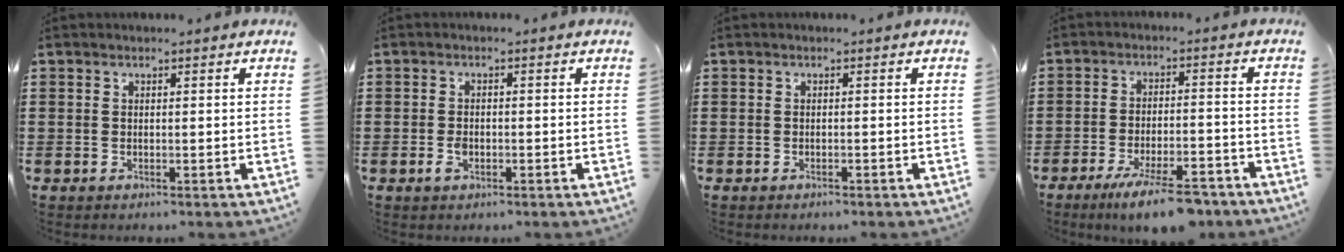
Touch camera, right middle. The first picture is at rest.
{"total": 2.0, "force": [-0.8, 1.1, 1.5], "torque": [-0.036, -0.003, -0.016]}
{"total": 0.7, "force": [-0.7, 0.2, -0.1], "torque": [0.000, 0.000, -0.014]}
{"total": 8.2, "force": [-6.5, 1.0, 4.8], "torque": [-0.090, -0.005, -0.118]}